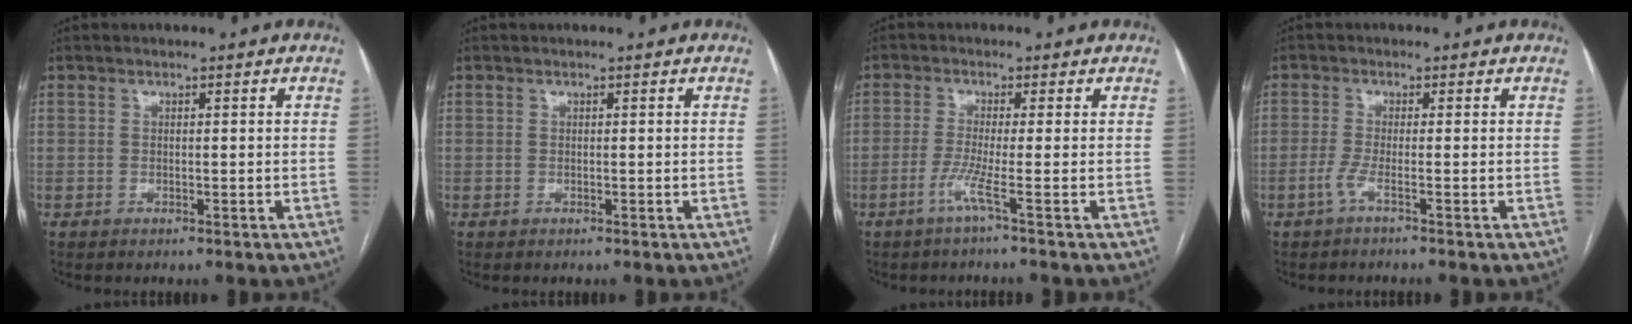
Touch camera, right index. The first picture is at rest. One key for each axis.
{"total": 0.0}
{"total": 3.4, "fx": -1.7, "fy": -1.6, "fz": 2.5, "tx": -0.053, "ty": -0.005, "tz": -0.039}
{"total": 2.0, "fx": -1.1, "fy": -0.7, "fz": 1.5, "tx": -0.034, "ty": -0.004, "tz": -0.027}